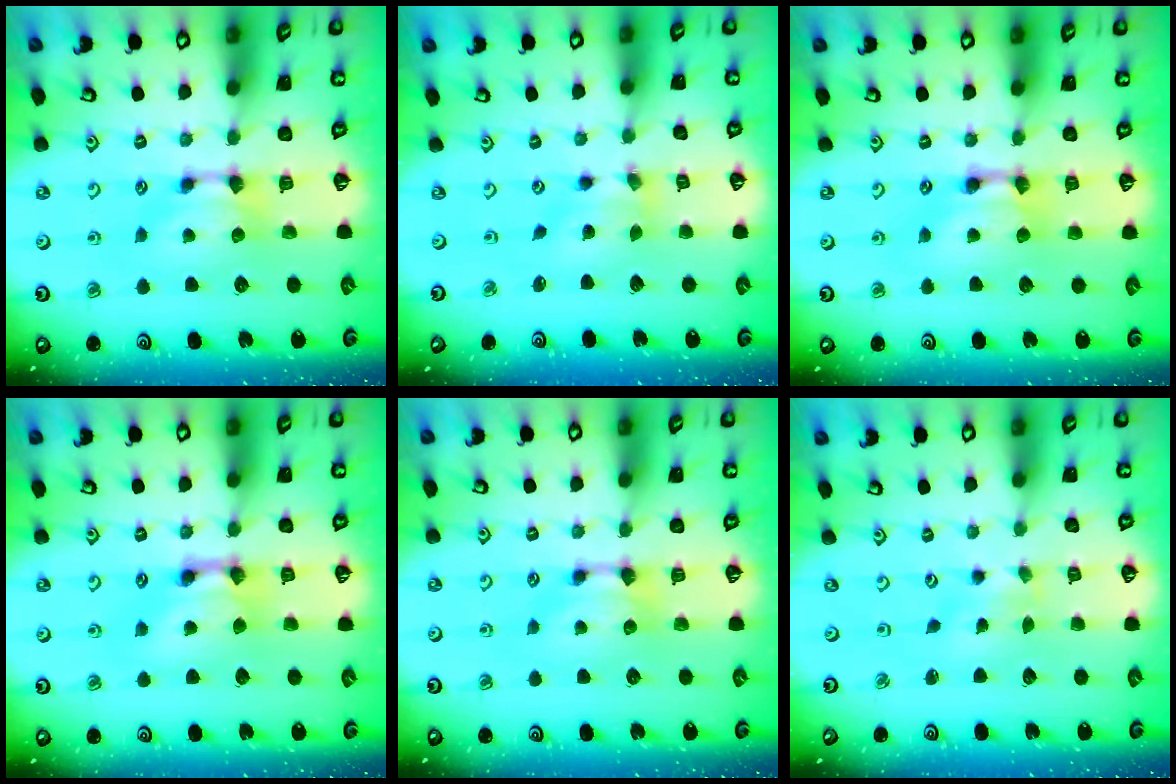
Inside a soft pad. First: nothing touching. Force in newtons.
{"total": 3.5, "press": 3.1, "slide": 1.6}
{"total": 2.0, "press": 2.0, "slide": 0.1}
{"total": 2.5, "press": 2.5, "slide": 0.2}
{"total": 0.0}
{"total": 3.4, "press": 3.2, "slide": 1.0}